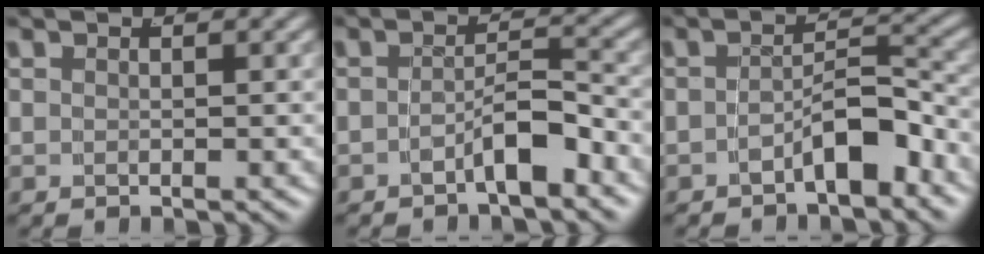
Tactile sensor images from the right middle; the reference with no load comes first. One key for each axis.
{"total": 2.9, "fx": -2.3, "fy": 0.4, "fz": 1.9, "tx": -0.023, "ty": -0.004, "tz": -0.036}
{"total": 3.5, "fx": -2.5, "fy": 0.9, "fz": 2.3, "tx": -0.028, "ty": -0.004, "tz": -0.039}